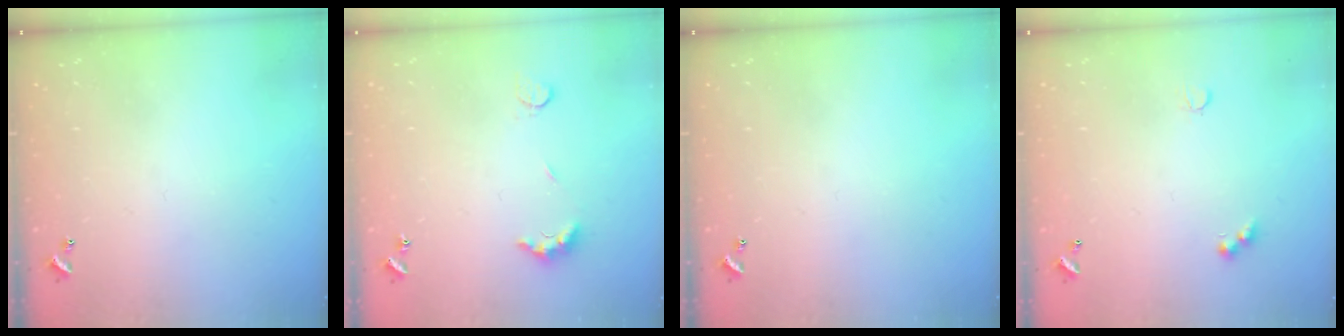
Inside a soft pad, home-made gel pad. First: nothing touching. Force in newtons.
{"total": 4.3, "press": 4.2, "slide": 0.9}
{"total": 0.0}
{"total": 2.9, "press": 2.8, "slide": 0.6}